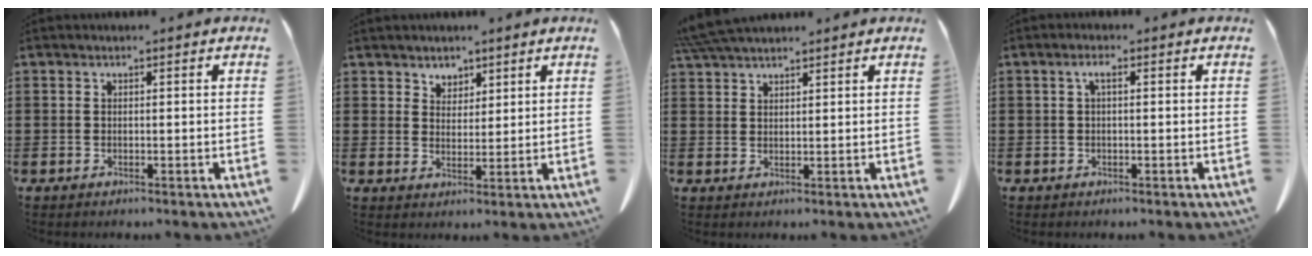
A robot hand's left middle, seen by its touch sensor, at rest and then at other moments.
{"total": 2.9, "force": [2.5, 1.5, 0.1], "torque": [-0.011, 0.002, 0.048]}
{"total": 4.5, "force": [4.2, 0.6, 1.6], "torque": [-0.042, -0.005, 0.081]}
{"total": 1.7, "force": [0.1, 0.4, 1.7], "torque": [-0.033, 0.004, 0.001]}